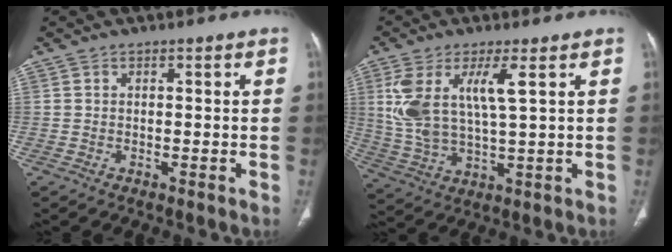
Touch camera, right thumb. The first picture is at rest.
{"total": 11.7, "force": [3.7, 3.8, 10.4], "torque": [-0.234, -0.016, 0.080]}